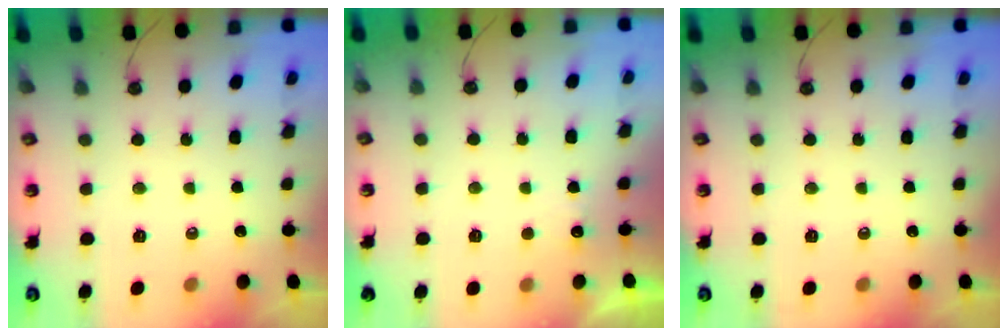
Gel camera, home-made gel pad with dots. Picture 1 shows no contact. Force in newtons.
{"total": 1.5, "press": 1.4, "slide": 0.6}
{"total": 0.0}